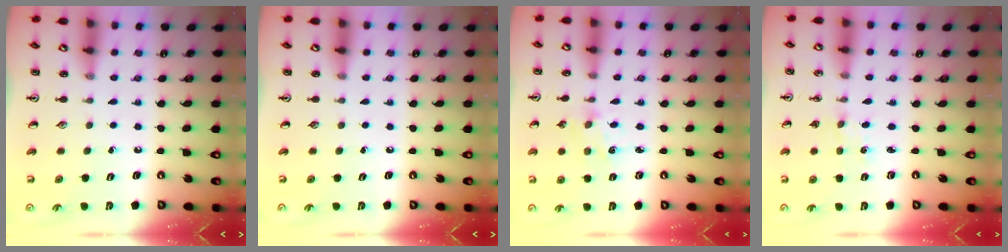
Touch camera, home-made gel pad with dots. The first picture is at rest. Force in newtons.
{"total": 0.0}
{"total": 1.8, "press": 1.7, "slide": 0.3}
{"total": 0.0}